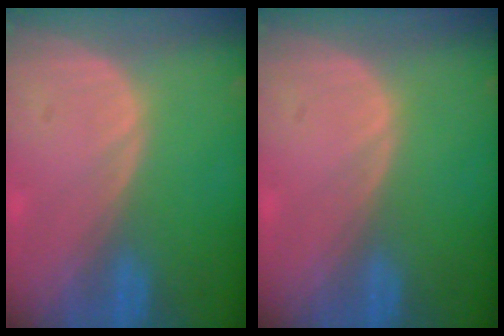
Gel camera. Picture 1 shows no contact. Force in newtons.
{"total": 0.0}